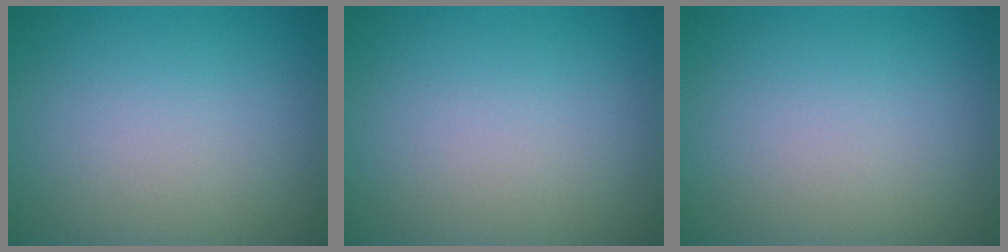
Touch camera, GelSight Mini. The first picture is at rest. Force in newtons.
{"total": 0.0}
{"total": 0.0}